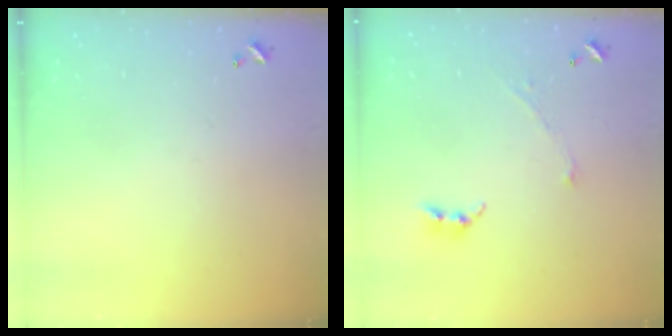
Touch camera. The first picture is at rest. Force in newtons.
{"total": 2.9, "press": 2.9, "slide": 0.4}